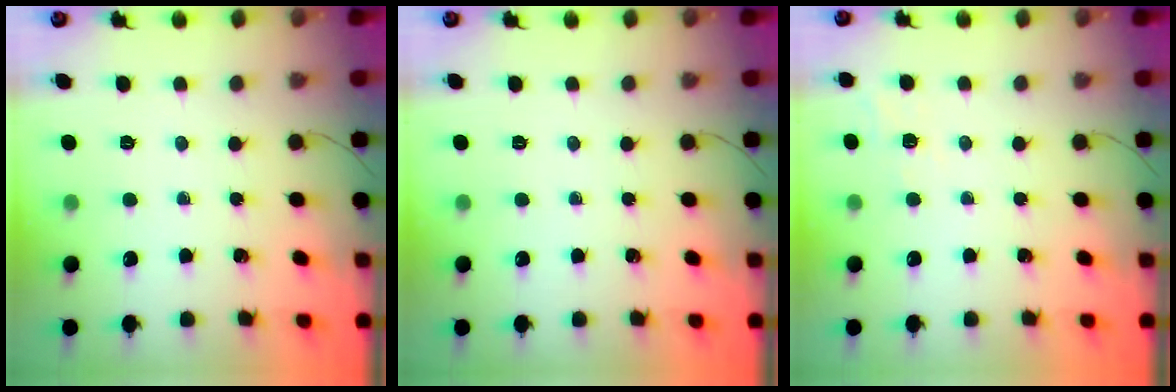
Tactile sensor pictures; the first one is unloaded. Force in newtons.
{"total": 0.0}
{"total": 6.8, "press": 6.6, "slide": 1.6}